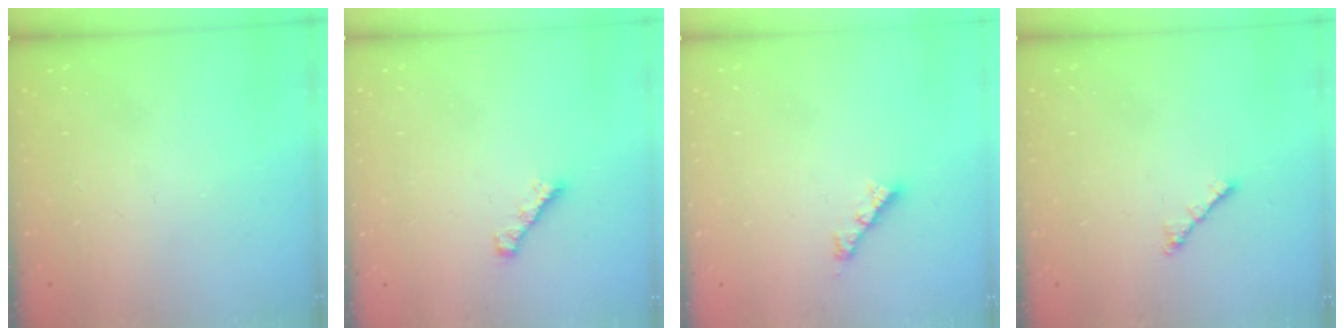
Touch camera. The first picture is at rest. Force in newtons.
{"total": 1.9, "press": 1.8, "slide": 0.6}
{"total": 3.3, "press": 3.3, "slide": 0.2}
{"total": 2.0, "press": 1.9, "slide": 0.6}